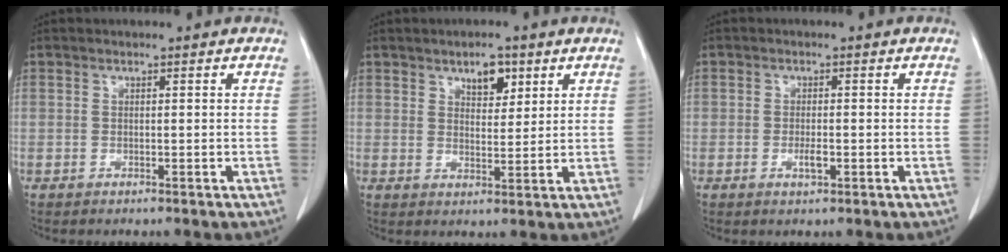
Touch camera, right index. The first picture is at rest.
{"total": 4.3, "force": [2.5, 2.1, 2.8], "torque": [-0.040, -0.001, 0.040]}
{"total": 2.0, "force": [-0.6, 0.7, 1.8], "torque": [-0.032, 0.000, -0.008]}